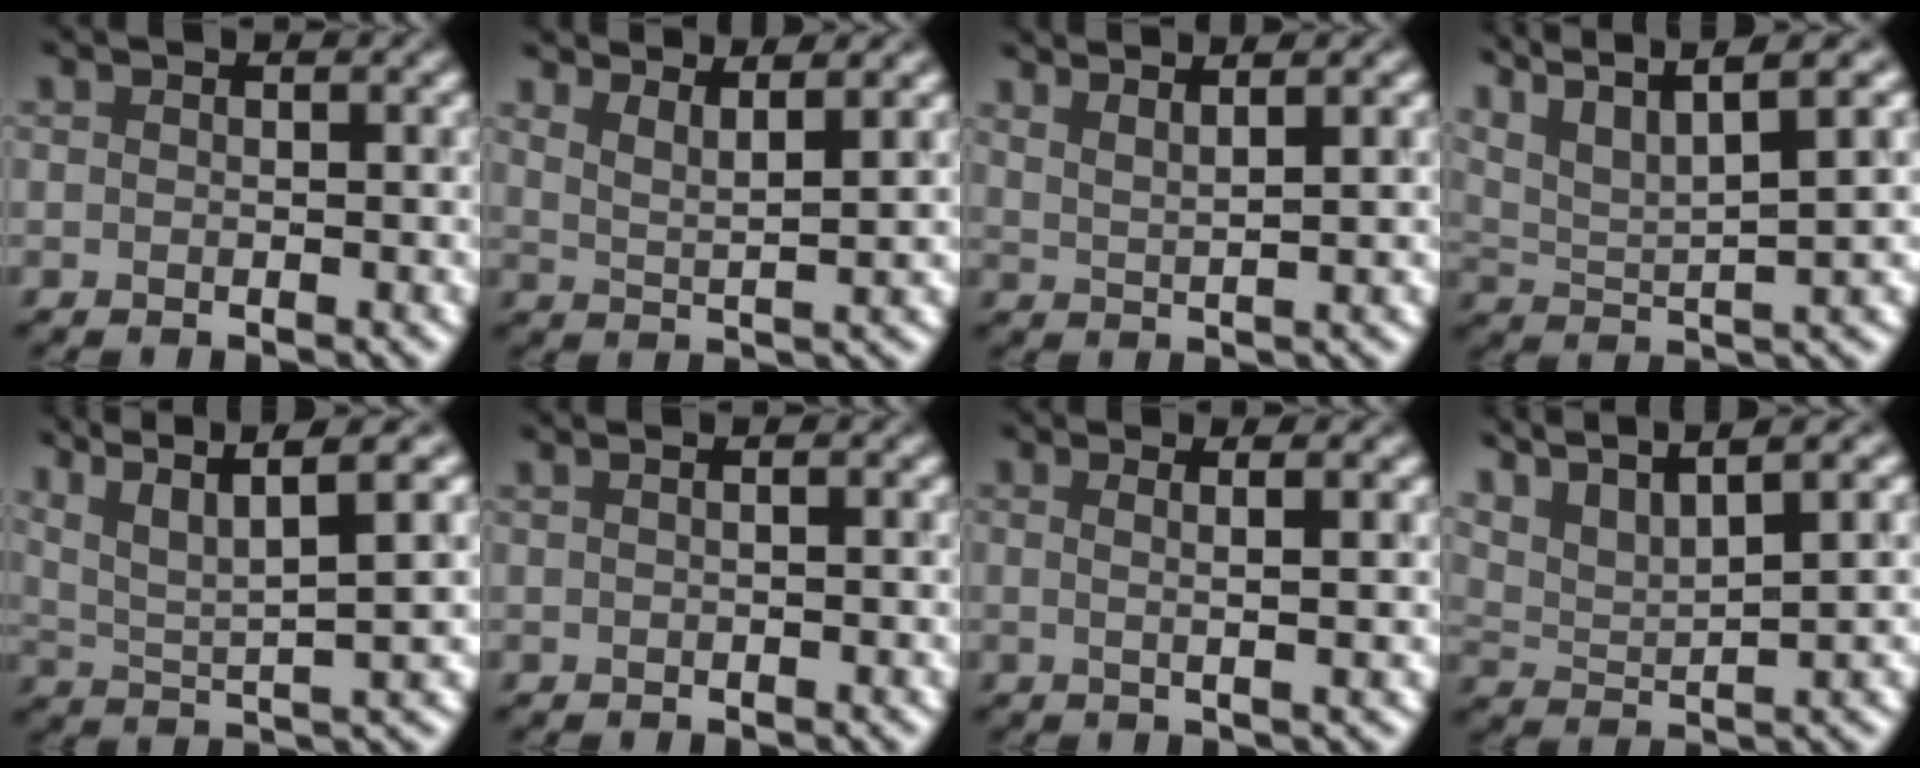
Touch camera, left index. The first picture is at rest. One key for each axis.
{"total": 3.2, "fx": 2.8, "fy": 0.3, "fz": 1.6, "tx": -0.024, "ty": 0.004, "tz": 0.060}
{"total": 3.8, "fx": 3.1, "fy": 0.7, "fz": 2.1, "tx": -0.018, "ty": 0.020, "tz": 0.034}
{"total": 9.4, "fx": 6.6, "fy": 2.1, "fz": 6.3, "tx": -0.127, "ty": 0.028, "tz": 0.113}
{"total": 8.1, "fx": 4.8, "fy": 1.6, "fz": 6.3, "tx": -0.119, "ty": 0.023, "tz": 0.100}
{"total": 1.7, "fx": 0.6, "fy": 1.0, "fz": 1.2, "tx": 0.005, "ty": 0.010, "tz": -0.017}
{"total": 3.1, "fx": 1.0, "fy": 0.9, "fz": 2.8, "tx": -0.029, "ty": 0.016, "tz": -0.007}
{"total": 8.4, "fx": 6.8, "fy": 1.4, "fz": 4.8, "tx": -0.101, "ty": 0.030, "tz": 0.107}